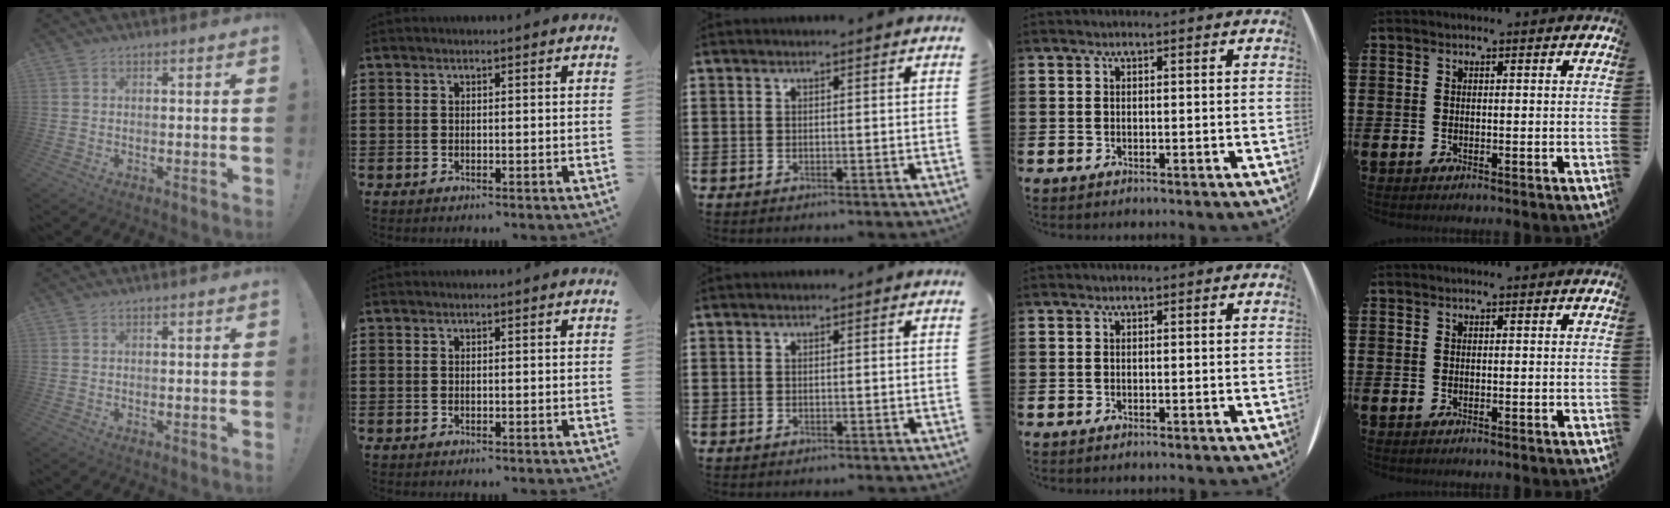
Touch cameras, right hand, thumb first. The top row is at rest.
{}